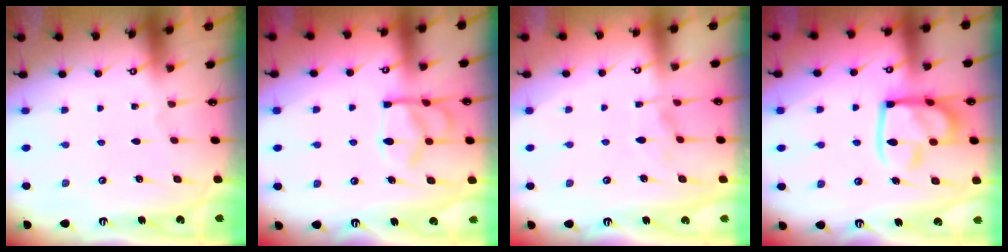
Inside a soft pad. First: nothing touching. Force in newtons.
{"total": 13.1, "press": 13.1, "slide": 1.4}
{"total": 2.5, "press": 2.3, "slide": 1.0}
{"total": 15.2, "press": 15.1, "slide": 1.8}